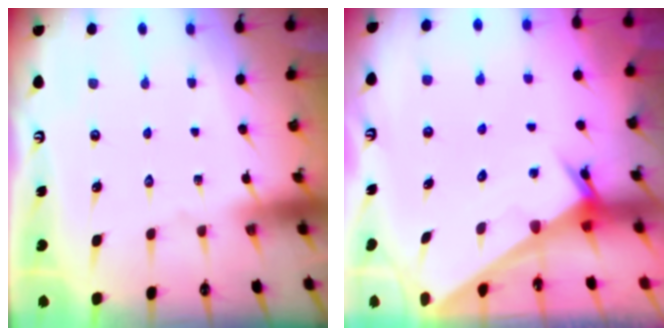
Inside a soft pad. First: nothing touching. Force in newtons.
{"total": 2.4, "press": 2.4, "slide": 0.1}